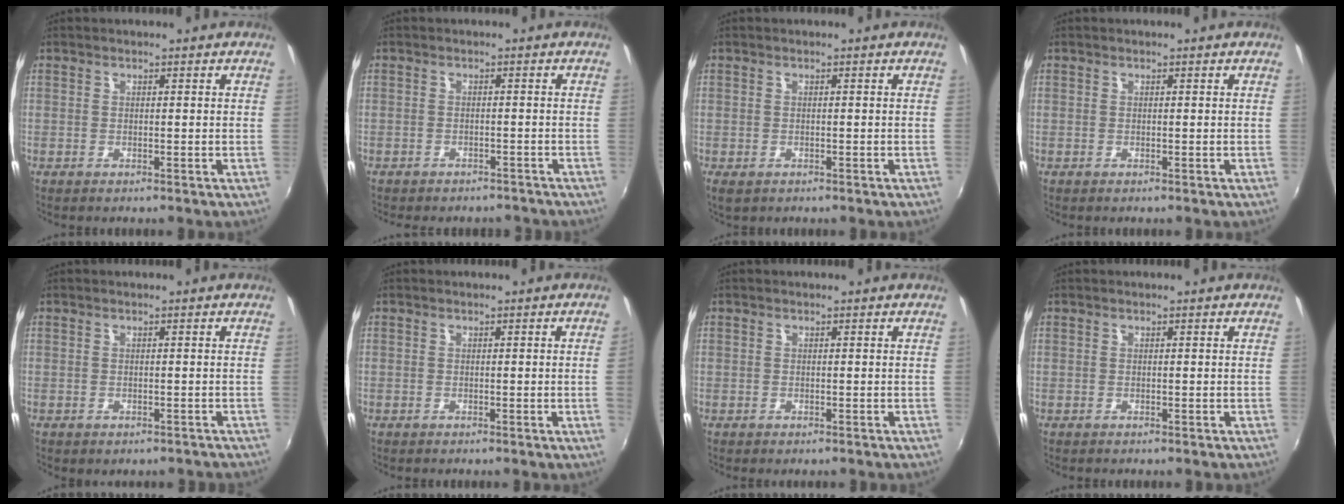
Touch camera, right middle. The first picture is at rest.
{"total": 5.7, "force": [-5.0, 2.2, 1.6], "torque": [-0.040, -0.004, -0.062]}
{"total": 2.0, "force": [-1.0, 1.3, 1.2], "torque": [-0.024, -0.007, -0.013]}
{"total": 0.0}
{"total": 2.7, "force": [-2.1, 1.2, 1.2], "torque": [-0.023, -0.008, -0.022]}
{"total": 1.0, "force": [-0.1, -0.6, 0.8], "torque": [-0.004, -0.006, -0.001]}
{"total": 0.6, "force": [-0.4, 0.4, 0.1], "torque": [-0.001, -0.001, -0.006]}
{"total": 0.0}